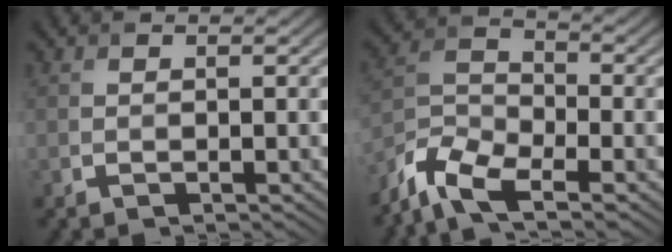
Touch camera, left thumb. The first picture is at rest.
{"total": 8.1, "force": [-6.0, 2.7, 4.7], "torque": [-0.102, -0.008, -0.138]}